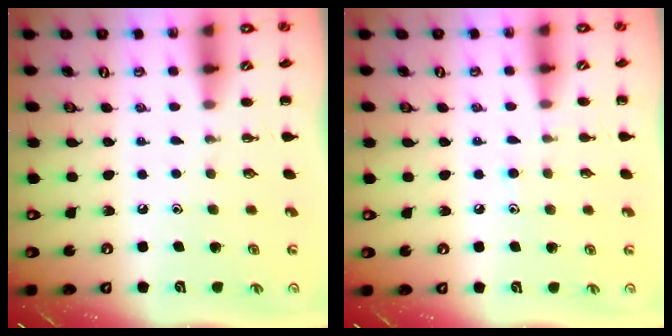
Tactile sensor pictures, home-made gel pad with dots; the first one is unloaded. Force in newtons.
{"total": 6.2, "press": 5.8, "slide": 2.3}